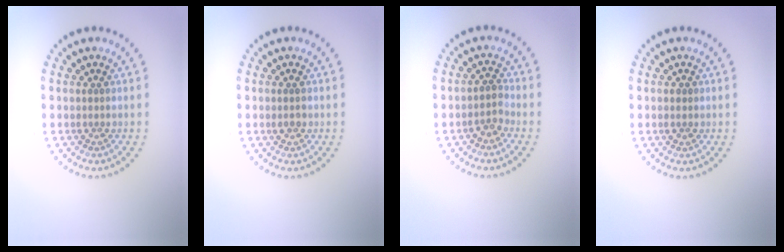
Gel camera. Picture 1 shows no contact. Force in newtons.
{"total": 1.0, "press": 1.0, "slide": 0.1}
{"total": 1.6, "press": 1.2, "slide": 1.1}
{"total": 0.8, "press": 0.8, "slide": 0.1}